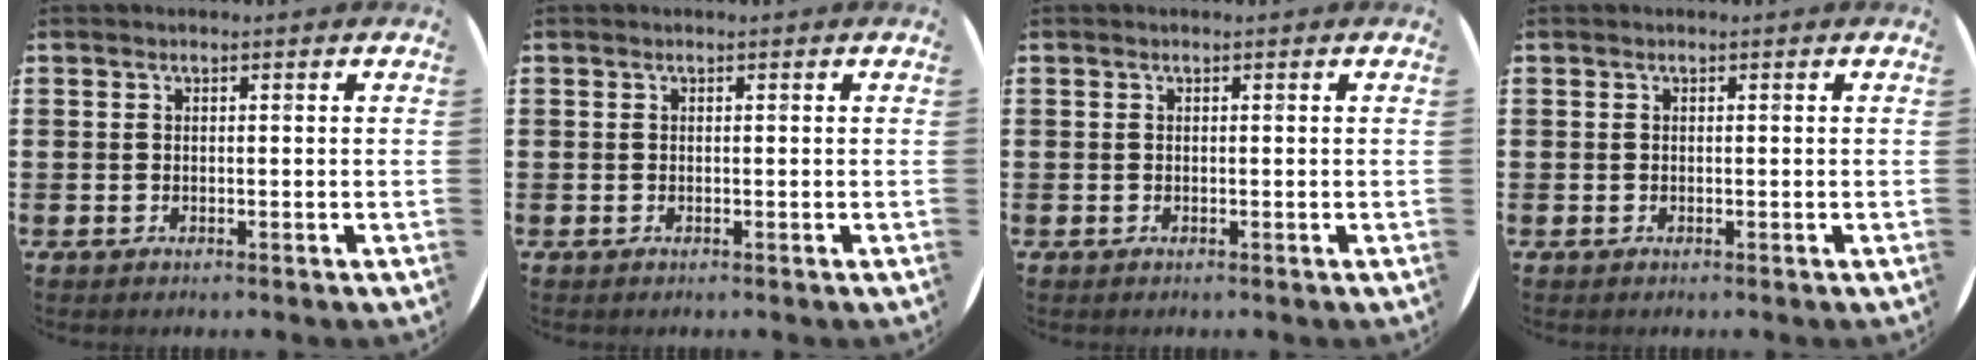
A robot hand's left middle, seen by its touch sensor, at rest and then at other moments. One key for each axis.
{"total": 0.0}
{"total": 0.0}
{"total": 0.0}